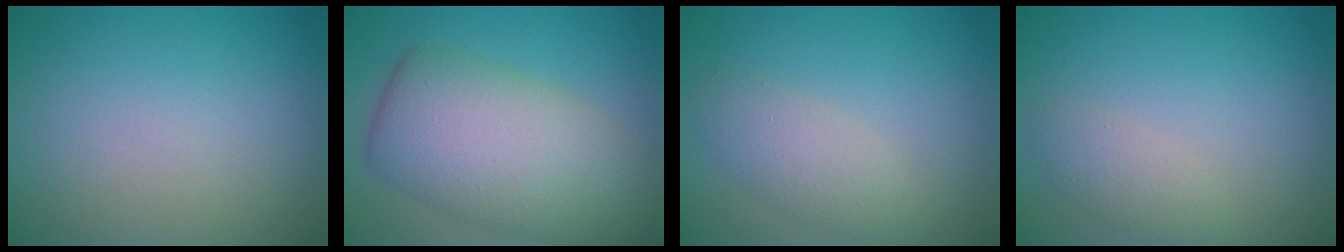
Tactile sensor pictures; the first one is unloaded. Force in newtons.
{"total": 9.8, "press": 9.8, "slide": 0.4}
{"total": 2.9, "press": 2.9, "slide": 0.3}
{"total": 1.9, "press": 1.9, "slide": 0.1}